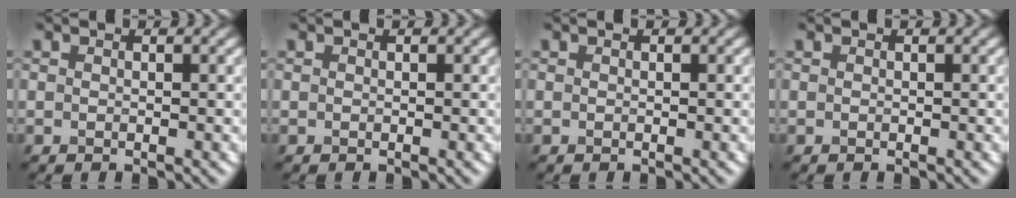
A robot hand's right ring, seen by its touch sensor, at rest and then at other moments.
{"total": 0.0}
{"total": 0.0}
{"total": 0.0}